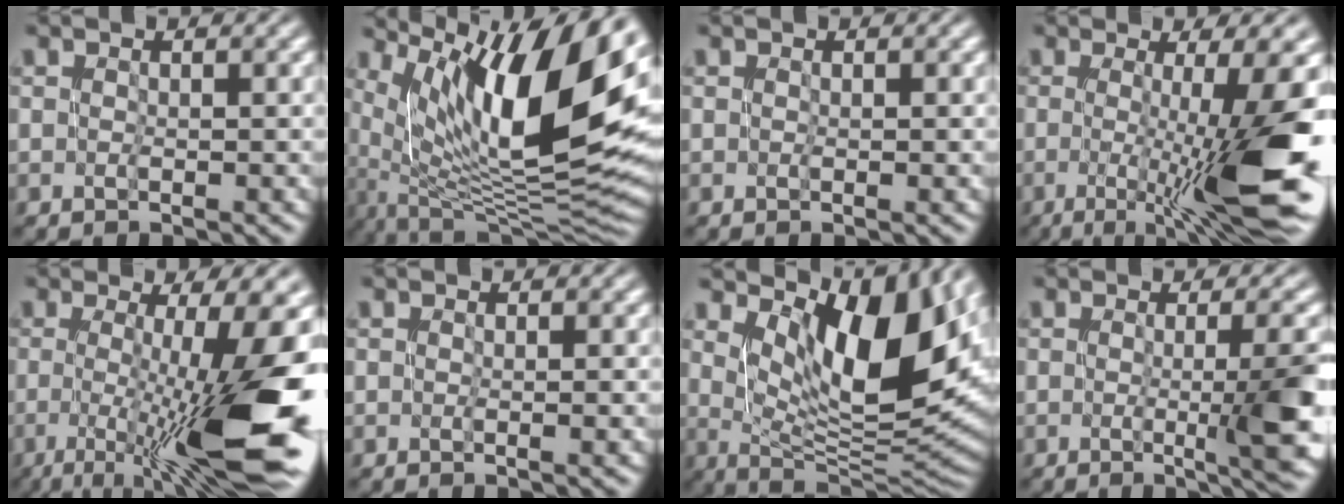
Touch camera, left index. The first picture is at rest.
{"total": 14.3, "force": [5.5, 5.3, 12.0], "torque": [-0.189, 0.002, 0.103]}
{"total": 0.0}
{"total": 9.5, "force": [-3.0, 2.2, 8.7], "torque": [-0.146, -0.008, -0.042]}
{"total": 12.4, "force": [-4.0, 3.7, 11.2], "torque": [-0.190, -0.014, -0.059]}
{"total": 0.9, "force": [-0.2, 0.3, 0.8], "torque": [-0.012, -0.001, -0.001]}
{"total": 11.5, "force": [4.2, 5.0, 9.5], "torque": [-0.138, -0.013, 0.083]}
{"total": 7.0, "force": [-2.0, 1.5, 6.5], "torque": [-0.081, -0.002, -0.024]}